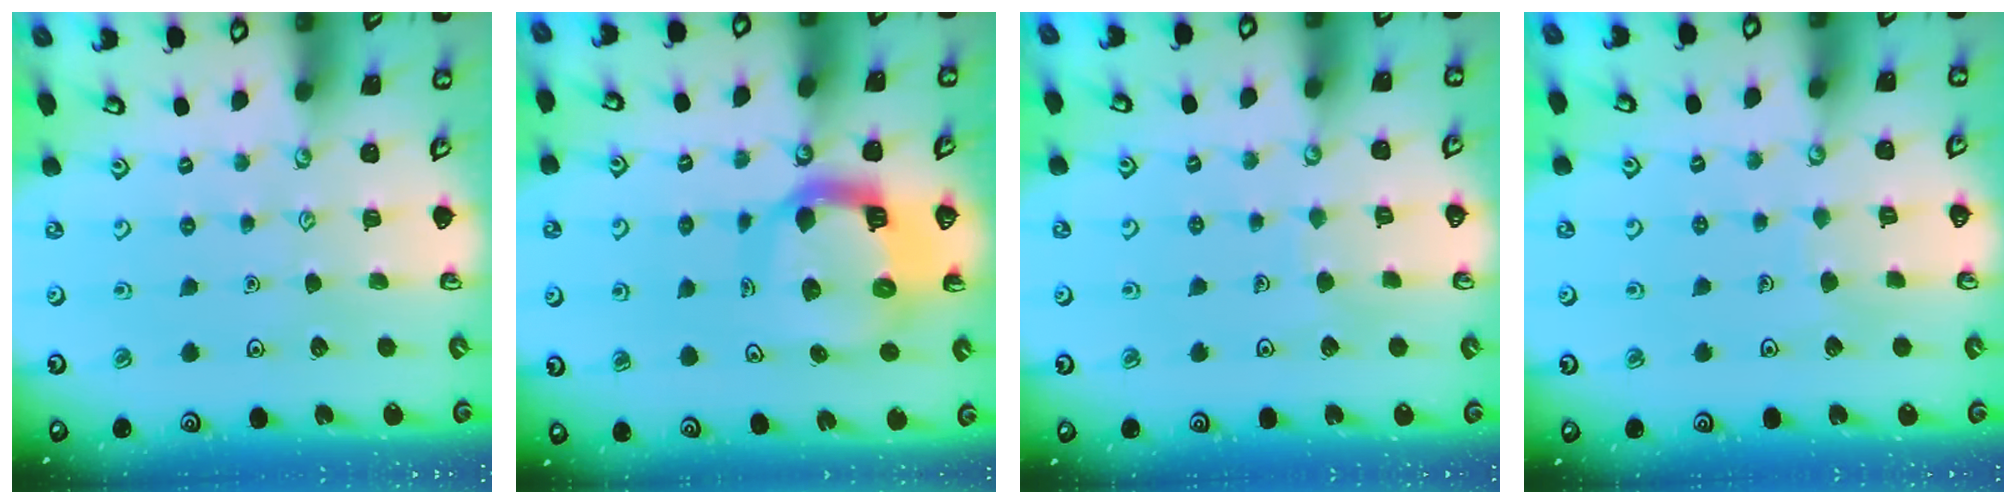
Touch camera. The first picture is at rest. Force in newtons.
{"total": 12.0, "press": 11.9, "slide": 1.5}
{"total": 2.7, "press": 2.7, "slide": 0.1}
{"total": 2.7, "press": 2.7, "slide": 0.1}